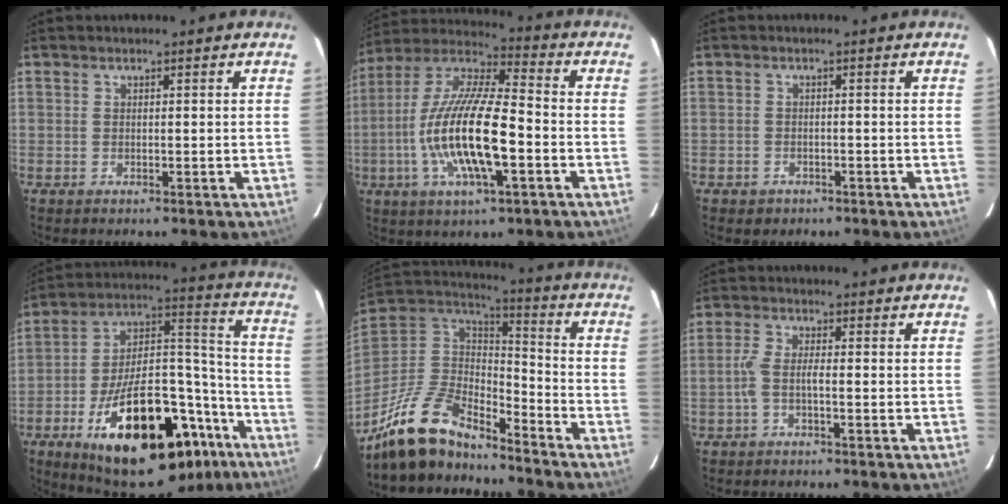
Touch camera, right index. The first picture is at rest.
{"total": 18.5, "force": [-4.4, 5.1, 17.2], "torque": [-0.339, -0.008, -0.087]}
{"total": 2.5, "force": [-1.5, 2.0, 0.5], "torque": [-0.017, 0.002, -0.019]}
{"total": 32.4, "force": [-19.4, 14.1, 21.7], "torque": [-0.335, 0.045, -0.271]}
{"total": 17.3, "force": [-14.4, 6.0, 7.4], "torque": [-0.179, -0.002, -0.270]}
{"total": 2.9, "force": [-1.2, 0.4, 2.6], "torque": [-0.061, 0.004, -0.024]}